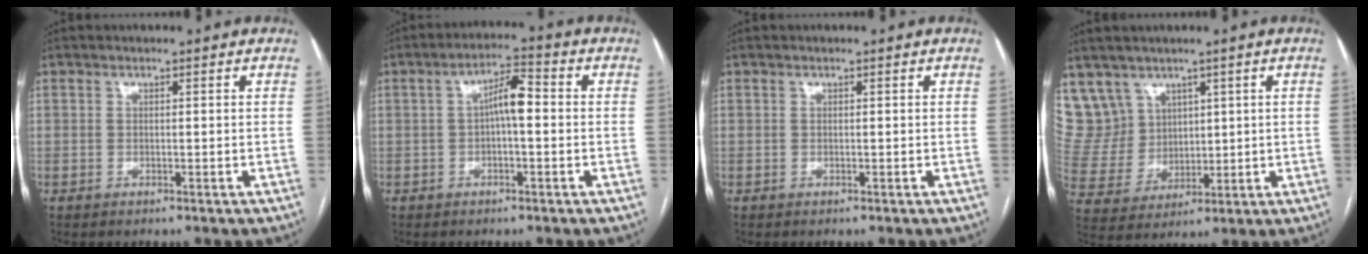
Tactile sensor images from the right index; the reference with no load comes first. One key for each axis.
{"total": 5.2, "fx": 0.0, "fy": 1.3, "fz": 5.0, "tx": -0.085, "ty": 0.020, "tz": -0.001}
{"total": 0.0}
{"total": 9.3, "fx": 6.1, "fy": 7.1, "fz": 0.5, "tx": -0.024, "ty": 0.032, "tz": 0.141}